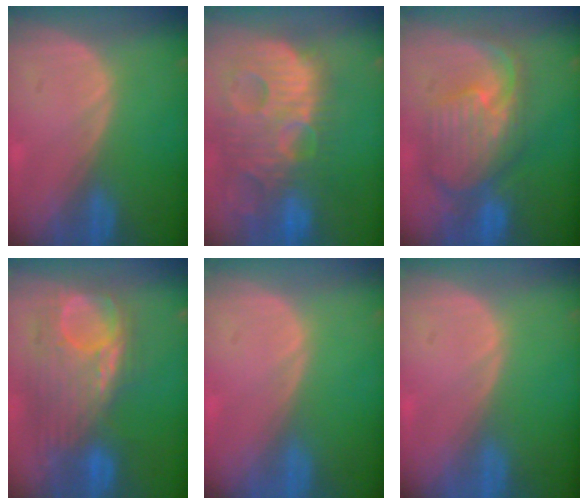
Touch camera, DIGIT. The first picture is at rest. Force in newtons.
{"total": 14.5, "press": 12.5, "slide": 7.3}
{"total": 10.5, "press": 9.4, "slide": 4.8}
{"total": 11.0, "press": 10.4, "slide": 3.5}
{"total": 0.0}
{"total": 0.0}